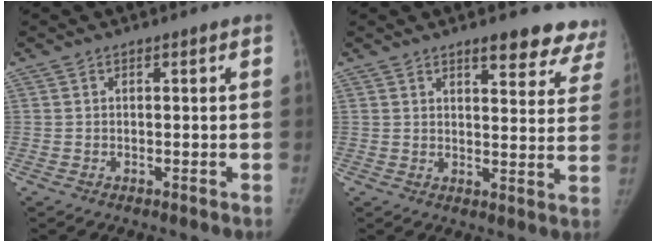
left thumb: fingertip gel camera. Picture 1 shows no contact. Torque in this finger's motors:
{"motor_torque": [0.71, -0.30, 0.63, -0.57, 0.06]}